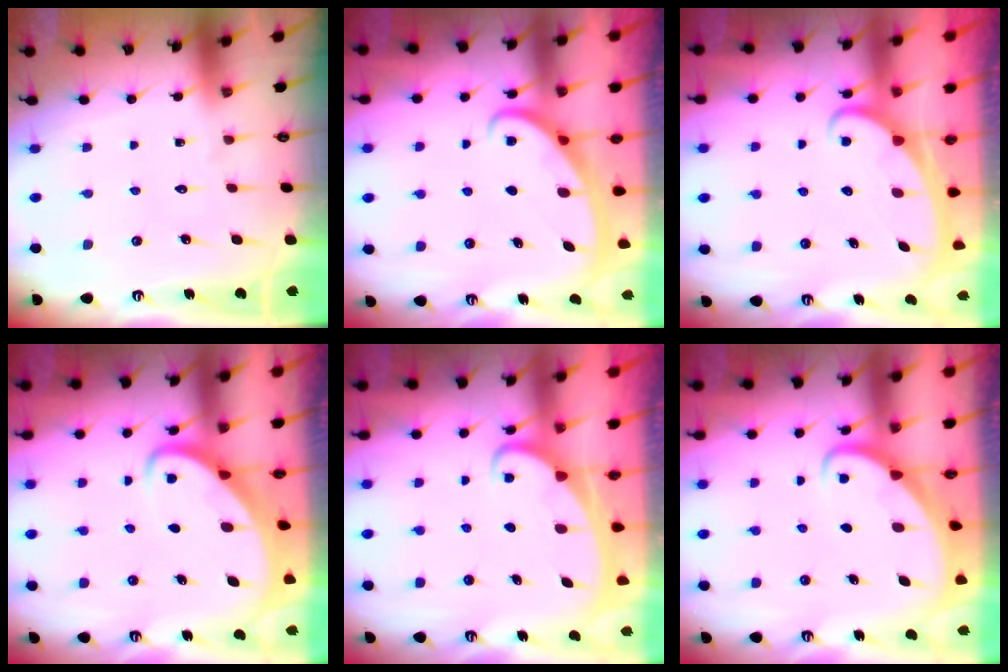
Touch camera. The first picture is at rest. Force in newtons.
{"total": 2.7, "press": 2.7, "slide": 0.4}
{"total": 2.4, "press": 2.4, "slide": 0.3}
{"total": 3.5, "press": 3.5, "slide": 0.4}
{"total": 2.1, "press": 2.1, "slide": 0.3}
{"total": 2.5, "press": 2.5, "slide": 0.2}